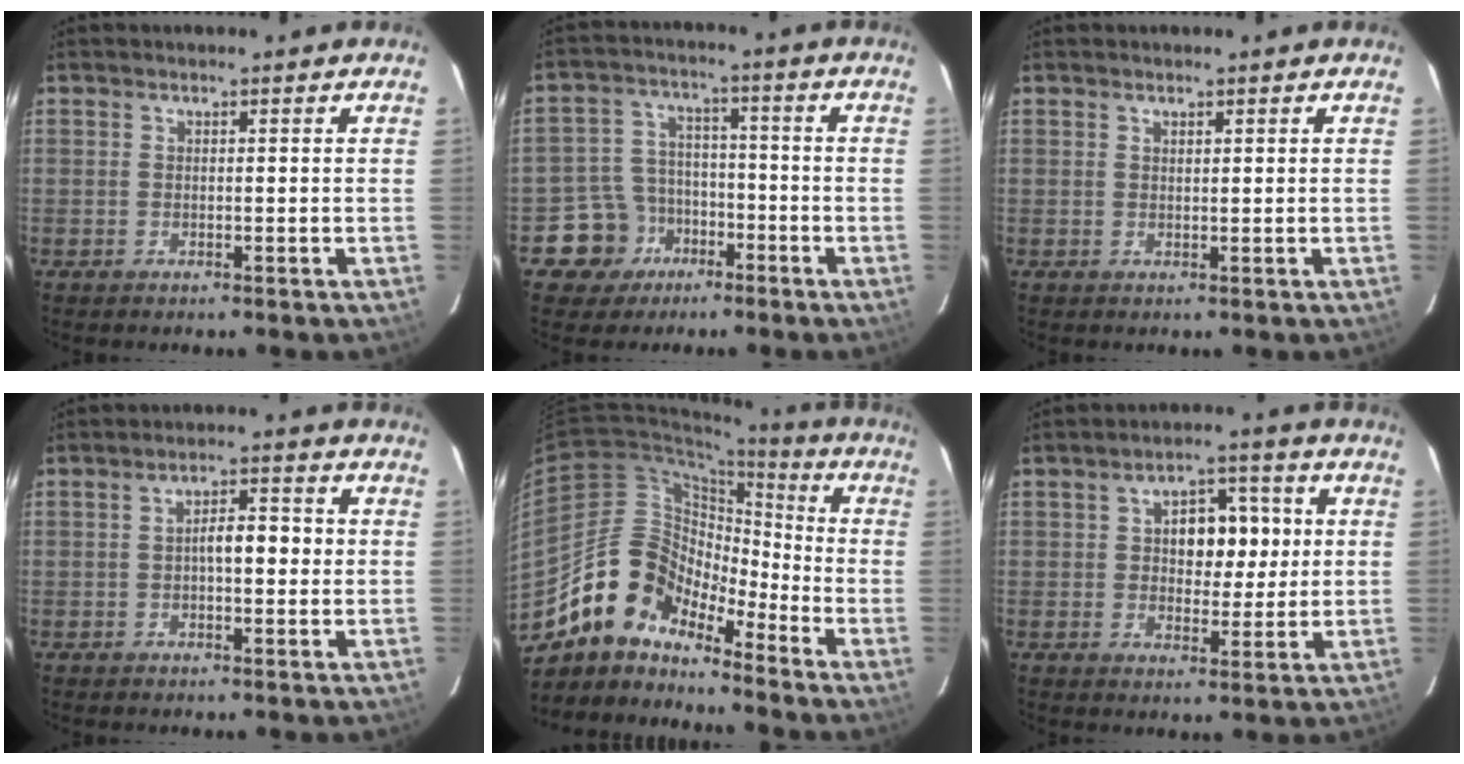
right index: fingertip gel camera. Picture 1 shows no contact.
{"total": 8.4, "force": [-4.8, 6.9, 0.9], "torque": [-0.044, 0.032, -0.071]}
{"total": 0.6, "force": [0.5, 0.2, 0.2], "torque": [-0.005, 0.001, 0.010]}
{"total": 4.7, "force": [-0.2, 1.9, 4.3], "torque": [-0.071, 0.012, -0.002]}
{"total": 12.4, "force": [-10.2, 5.9, 4.1], "torque": [-0.068, 0.033, -0.201]}
{"total": 8.9, "force": [1.5, 5.8, 6.5], "torque": [-0.110, 0.021, 0.028]}